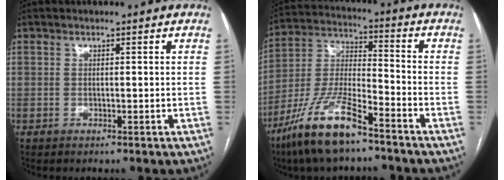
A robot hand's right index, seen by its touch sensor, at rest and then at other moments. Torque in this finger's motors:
{"motor_torque": [1.16, -0.98, 0.81, 0.21]}